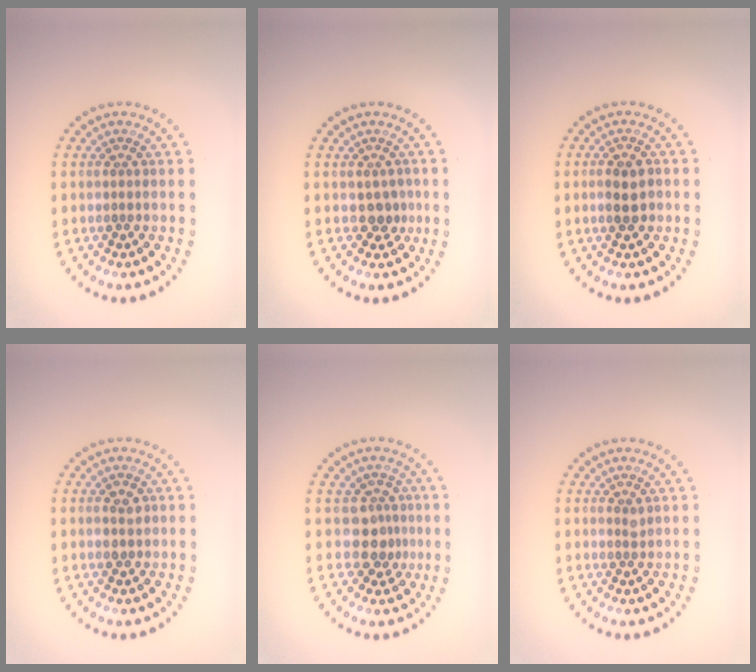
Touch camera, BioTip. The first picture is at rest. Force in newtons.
{"total": 1.4, "press": 1.3, "slide": 0.7}
{"total": 2.5, "press": 2.5, "slide": 0.5}
{"total": 1.5, "press": 1.5, "slide": 0.2}
{"total": 2.6, "press": 2.0, "slide": 1.6}
{"total": 0.6, "press": 0.5, "slide": 0.3}